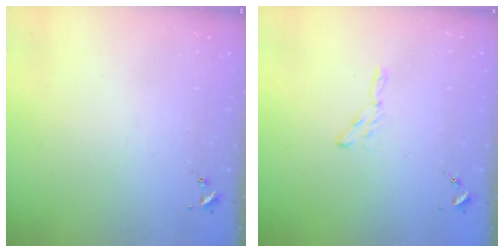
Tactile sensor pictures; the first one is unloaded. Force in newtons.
{"total": 2.7, "press": 2.7, "slide": 0.2}